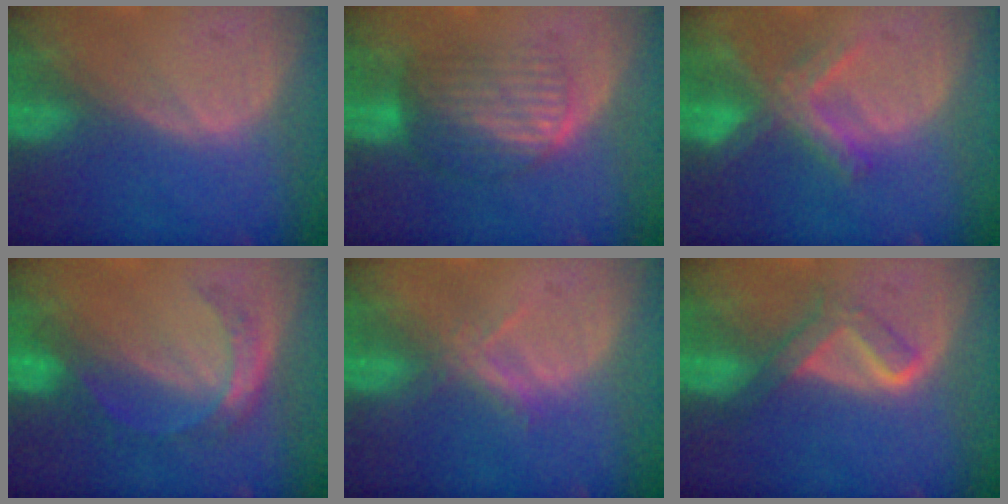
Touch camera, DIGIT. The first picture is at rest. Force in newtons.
{"total": 6.5, "press": 6.3, "slide": 1.5}
{"total": 7.0, "press": 6.1, "slide": 3.4}
{"total": 5.5, "press": 4.8, "slide": 2.8}
{"total": 2.6, "press": 2.5, "slide": 0.9}
{"total": 4.6, "press": 4.5, "slide": 0.6}